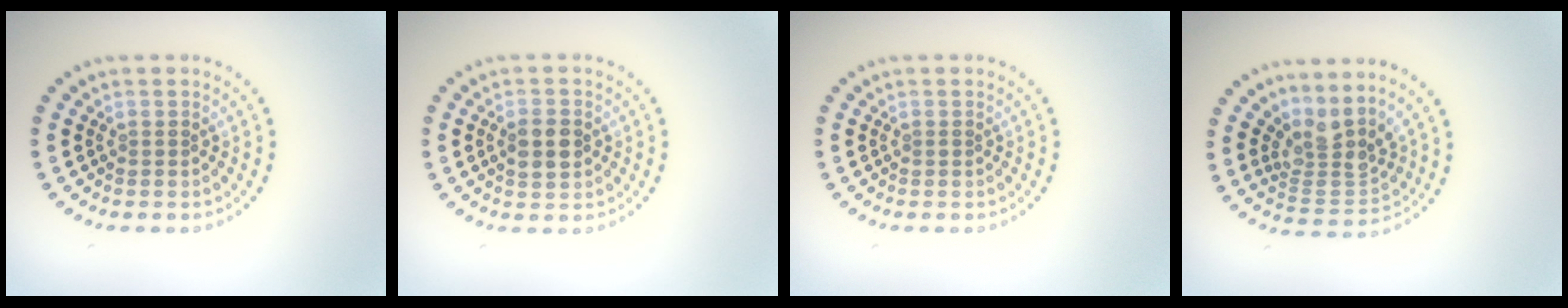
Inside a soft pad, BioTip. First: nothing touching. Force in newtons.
{"total": 2.9, "press": 2.9, "slide": 0.1}
{"total": 0.0}
{"total": 3.6, "press": 2.4, "slide": 2.6}